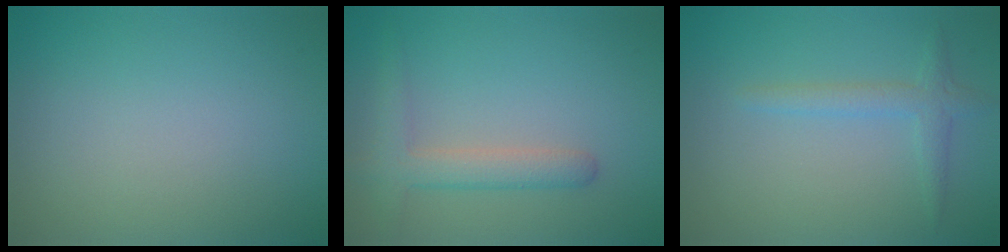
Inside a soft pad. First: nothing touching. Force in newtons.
{"total": 3.0, "press": 3.0, "slide": 0.2}
{"total": 1.9, "press": 1.9, "slide": 0.1}